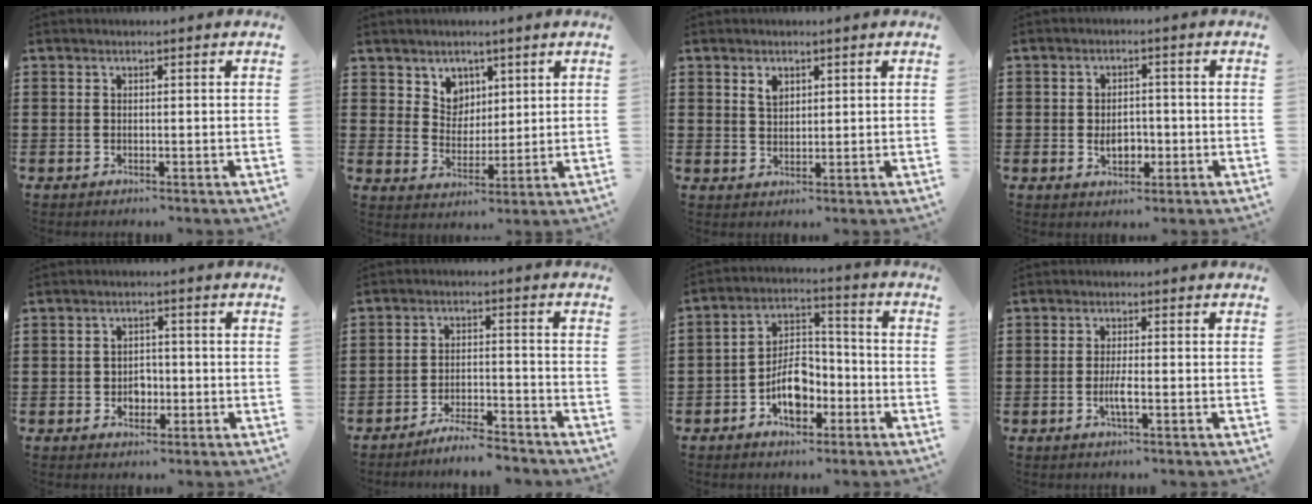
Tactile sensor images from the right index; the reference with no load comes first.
{"total": 5.0, "force": [3.2, 3.8, 0.4], "torque": [-0.032, 0.004, 0.060]}
{"total": 2.1, "force": [1.3, 1.3, 1.1], "torque": [-0.027, 0.003, 0.025]}
{"total": 3.9, "force": [-0.9, 2.5, 2.9], "torque": [-0.047, 0.002, -0.019]}
{"total": 2.6, "force": [-0.7, 2.2, 1.2], "torque": [-0.022, 0.003, -0.018]}
{"total": 4.8, "force": [-4.6, 0.1, 1.3], "torque": [-0.023, 0.002, -0.091]}
{"total": 7.7, "force": [-3.4, 4.4, 5.3], "torque": [-0.093, 0.012, -0.064]}
{"total": 2.8, "force": [-0.8, 0.4, 2.7], "torque": [-0.055, -0.003, -0.017]}